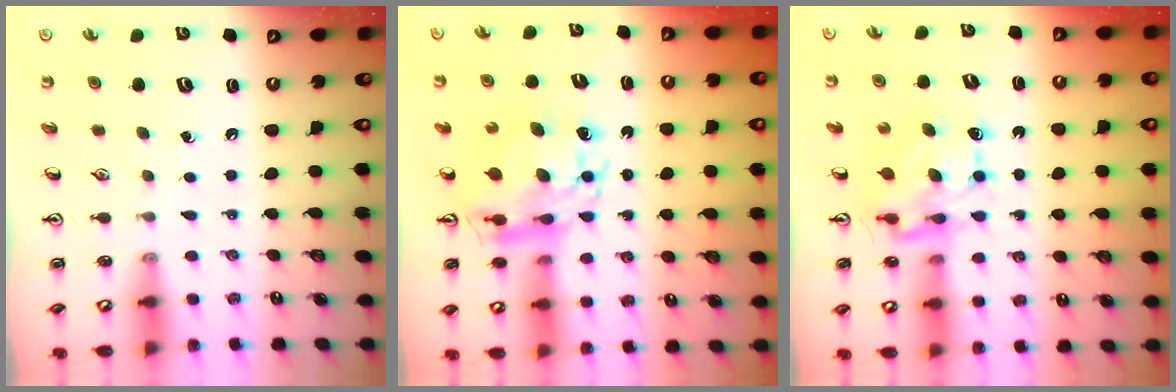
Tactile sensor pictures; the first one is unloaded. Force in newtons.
{"total": 10.9, "press": 10.9, "slide": 1.1}
{"total": 8.0, "press": 8.0, "slide": 0.6}